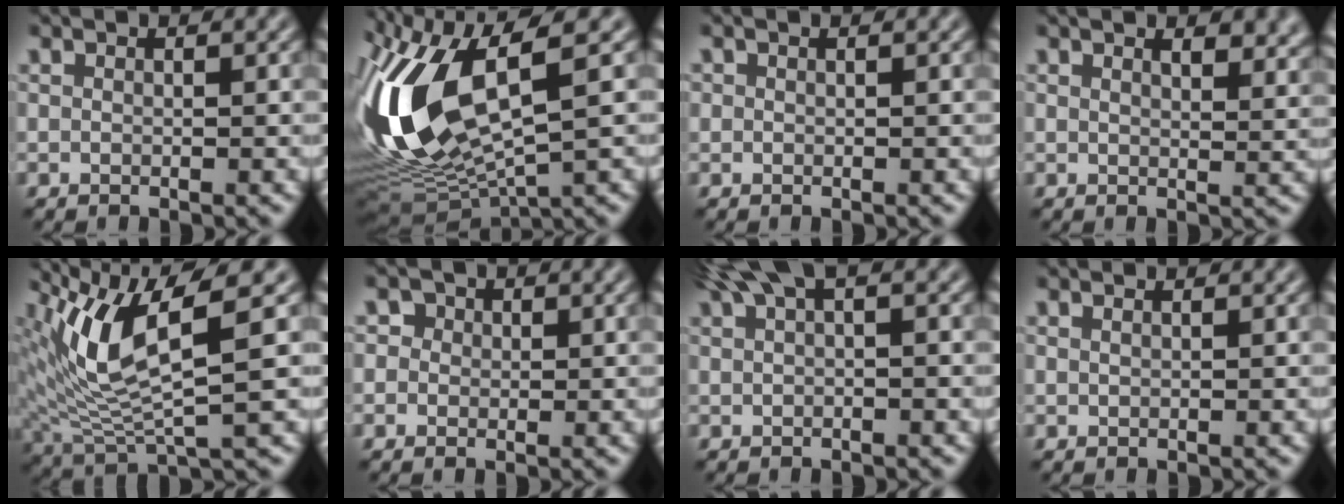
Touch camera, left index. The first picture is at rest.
{"total": 14.3, "force": [1.3, 5.6, 13.1], "torque": [-0.298, -0.009, 0.046]}
{"total": 0.0}
{"total": 5.5, "force": [3.6, 2.5, 3.4], "torque": [-0.018, 0.022, 0.028]}
{"total": 8.8, "force": [2.7, 2.3, 8.1], "torque": [-0.175, -0.001, 0.057]}
{"total": 2.0, "force": [0.7, 1.8, 0.7], "torque": [-0.001, 0.005, -0.003]}
{"total": 3.3, "force": [1.8, 0.8, 2.6], "torque": [-0.050, 0.010, 0.034]}
{"total": 0.6, "force": [0.4, 0.3, 0.4], "torque": [-0.005, -0.004, 0.002]}